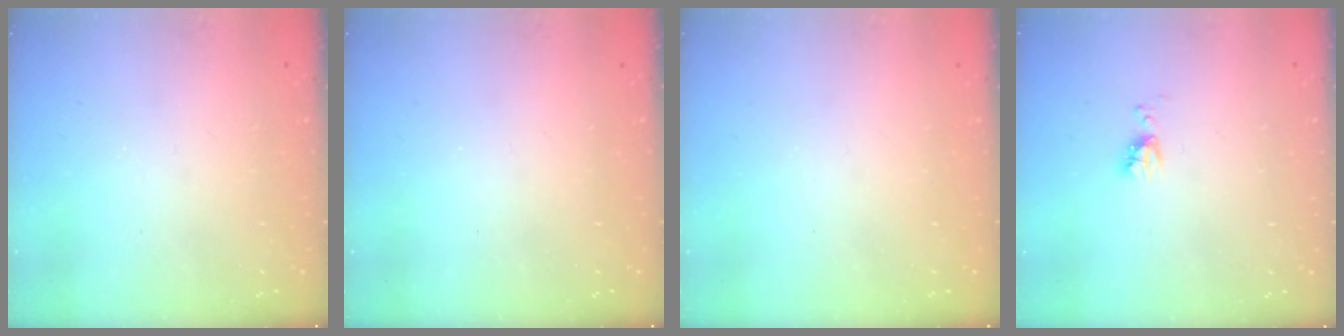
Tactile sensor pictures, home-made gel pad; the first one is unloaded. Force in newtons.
{"total": 0.0}
{"total": 0.0}
{"total": 4.9, "press": 4.8, "slide": 0.8}